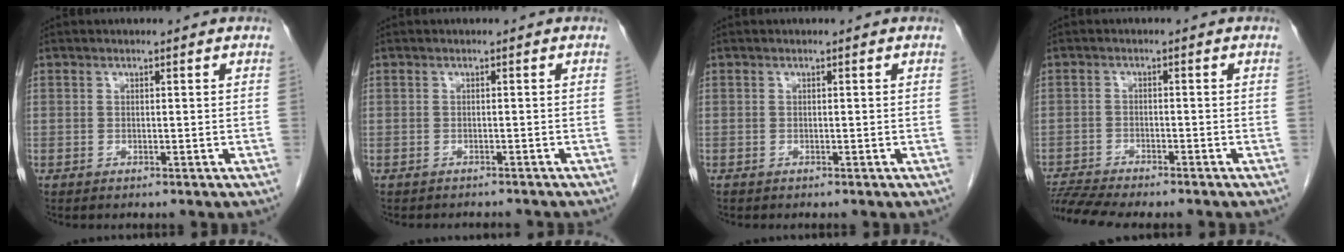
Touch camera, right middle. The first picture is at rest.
{"total": 3.8, "force": [-3.6, 0.9, 1.0], "torque": [-0.011, -0.004, -0.041]}
{"total": 0.0}
{"total": 7.9, "force": [-7.3, 0.2, 3.0], "torque": [-0.050, -0.005, -0.119]}